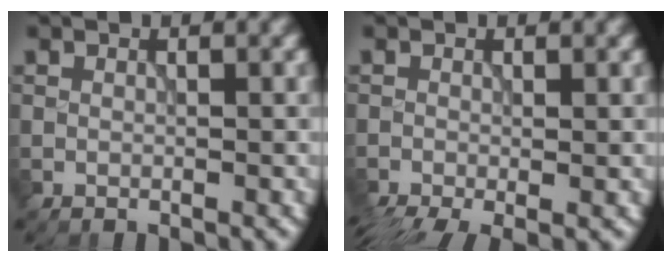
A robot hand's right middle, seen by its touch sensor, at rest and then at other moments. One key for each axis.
{"total": 4.6, "fx": -2.8, "fy": 1.4, "fz": 3.4, "tx": -0.056, "ty": -0.019, "tz": -0.046}